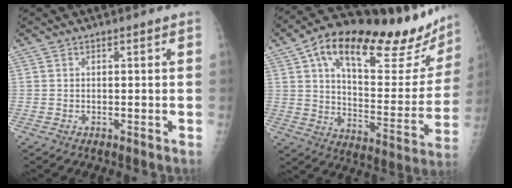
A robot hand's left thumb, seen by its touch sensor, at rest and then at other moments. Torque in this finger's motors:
{"motor_torque": [0.45, 0.58, 1.48, -1.29, 0.25]}